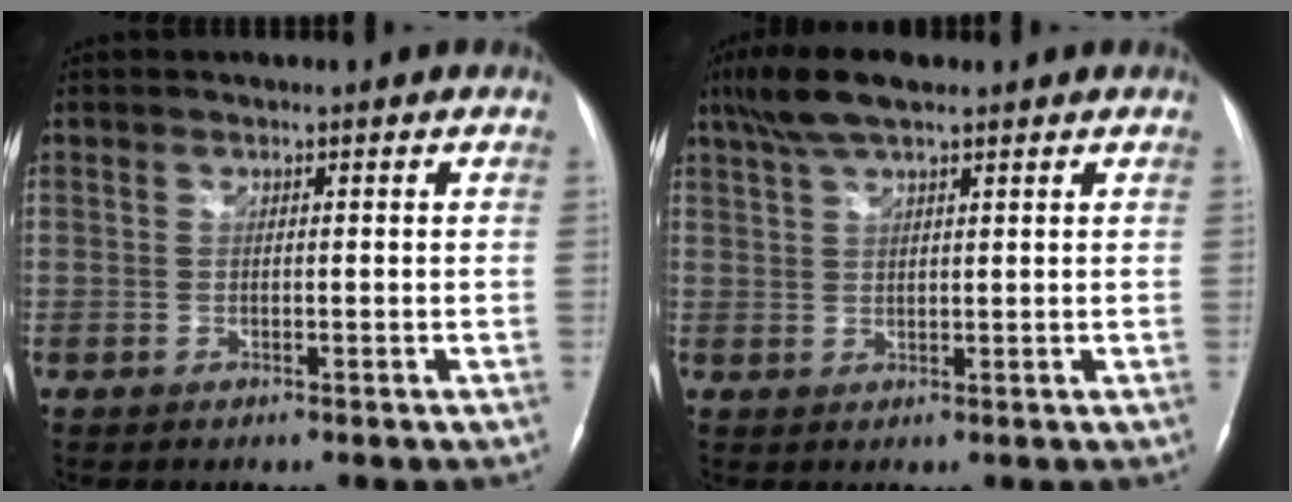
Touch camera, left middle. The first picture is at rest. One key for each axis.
{"total": 6.5, "fx": 4.8, "fy": 1.3, "fz": 4.2, "tx": -0.093, "ty": 0.022, "tz": 0.089}